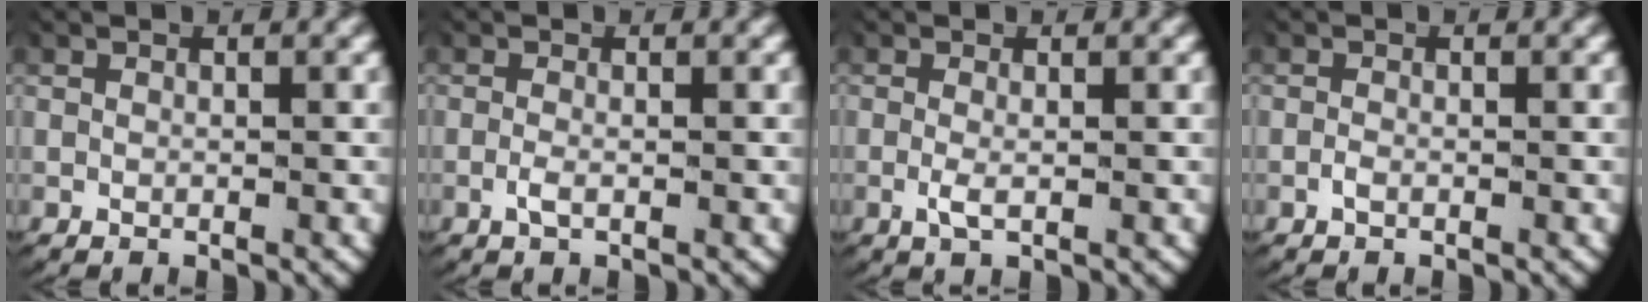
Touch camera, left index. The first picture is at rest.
{"total": 1.0, "force": [-0.5, 0.2, 0.9], "torque": [-0.026, -0.007, -0.008]}
{"total": 1.4, "force": [-0.3, 0.3, 1.3], "torque": [-0.037, -0.011, -0.002]}
{"total": 0.6, "force": [-0.5, 0.2, 0.3], "torque": [-0.014, -0.004, -0.006]}